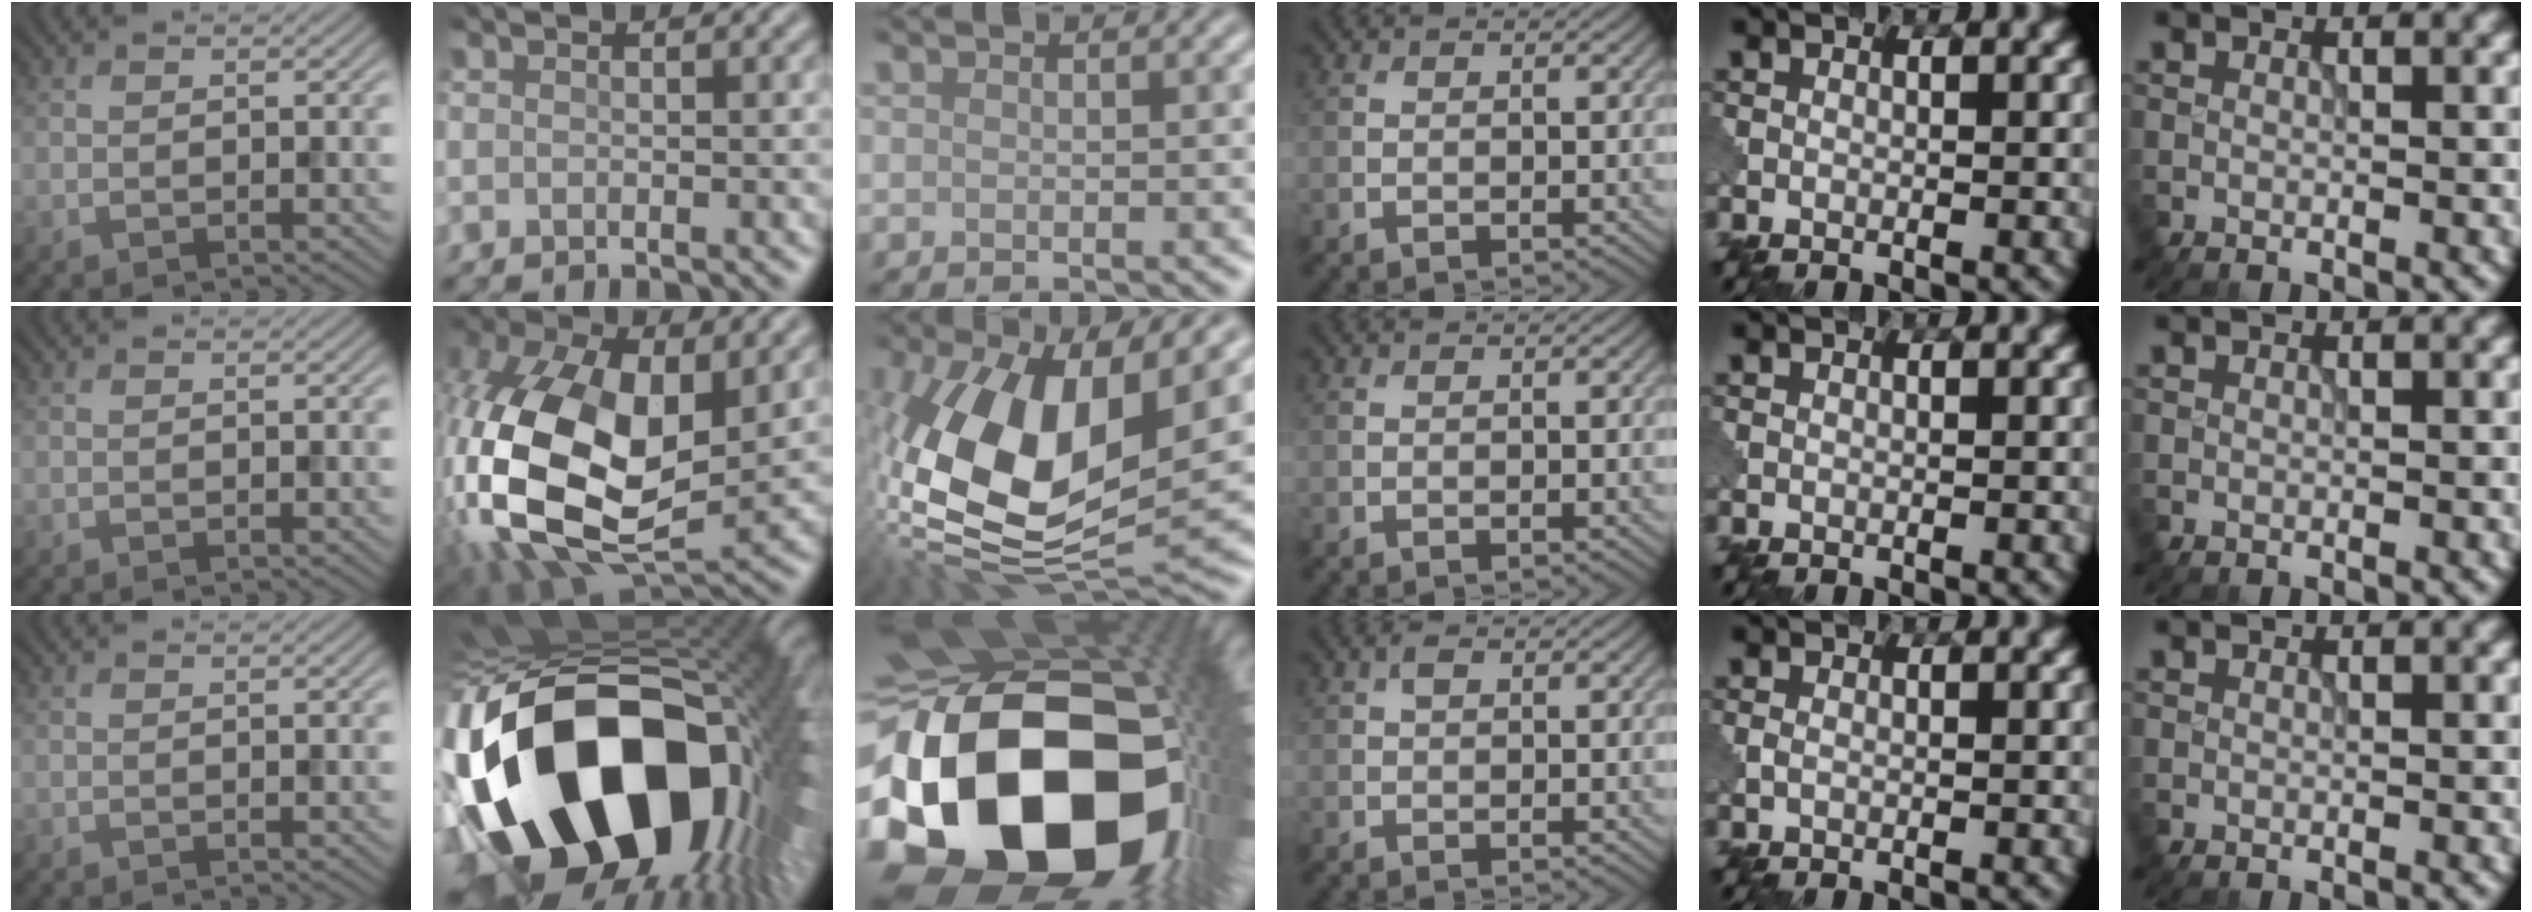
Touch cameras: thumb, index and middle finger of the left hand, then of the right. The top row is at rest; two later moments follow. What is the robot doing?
{"motion": "disassemble", "object": "puzzle pieces"}